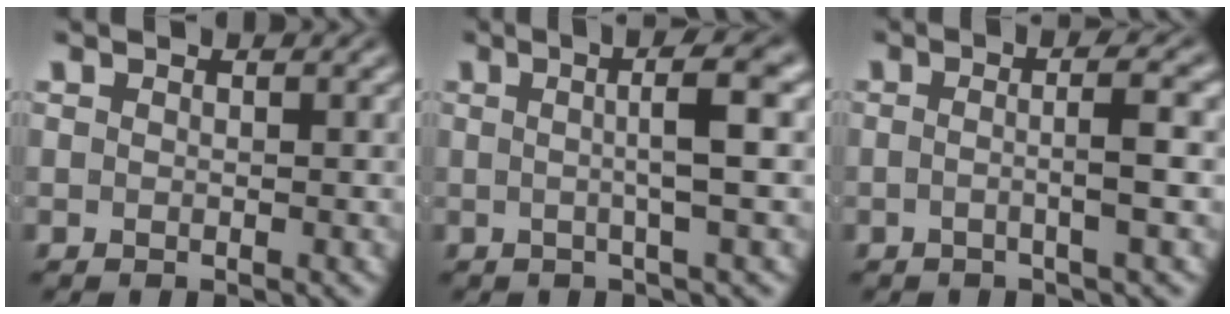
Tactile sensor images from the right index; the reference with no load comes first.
{"total": 4.2, "force": [0.7, -0.6, 4.0], "torque": [-0.058, 0.011, 0.009]}
{"total": 2.9, "force": [-0.5, -0.9, 2.7], "torque": [-0.041, 0.001, -0.008]}